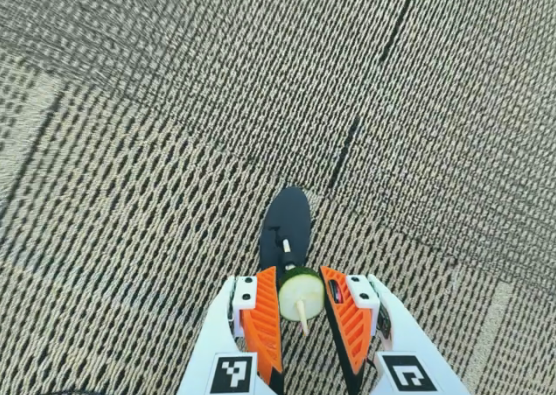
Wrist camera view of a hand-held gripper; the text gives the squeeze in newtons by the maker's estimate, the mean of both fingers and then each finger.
{"total": 7.0, "left": 6.7, "right": 7.3}